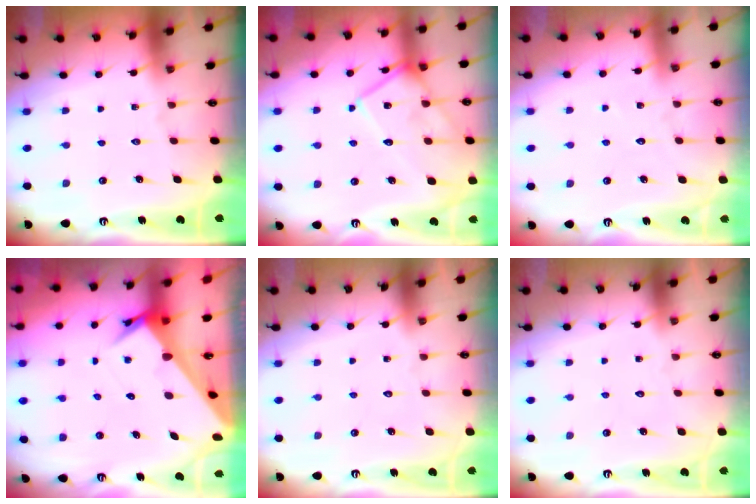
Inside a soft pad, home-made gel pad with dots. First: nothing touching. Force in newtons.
{"total": 15.2, "press": 15.2, "slide": 1.1}
{"total": 3.8, "press": 3.8, "slide": 0.4}
{"total": 4.5, "press": 4.5, "slide": 0.4}
{"total": 1.6, "press": 1.6, "slide": 0.1}
{"total": 1.7, "press": 1.7, "slide": 0.1}